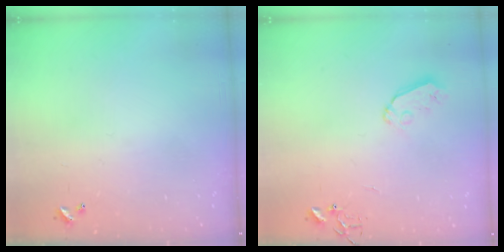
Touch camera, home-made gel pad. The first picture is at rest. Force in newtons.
{"total": 6.1, "press": 6.0, "slide": 0.4}